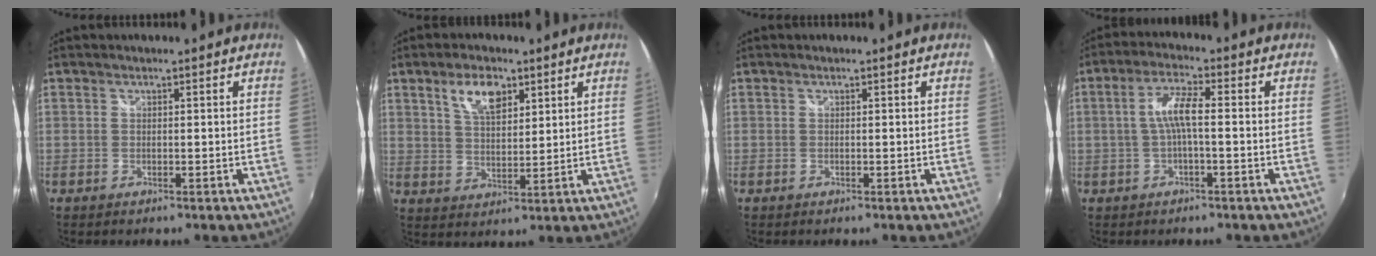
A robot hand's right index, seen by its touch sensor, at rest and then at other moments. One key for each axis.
{"total": 7.2, "fx": 4.0, "fy": 3.4, "fz": 5.0, "tx": -0.090, "ty": 0.010, "tz": 0.073}
{"total": 0.0}
{"total": 5.3, "fx": -0.6, "fy": 0.8, "fz": 5.2, "tx": -0.107, "ty": 0.009, "tz": -0.009}